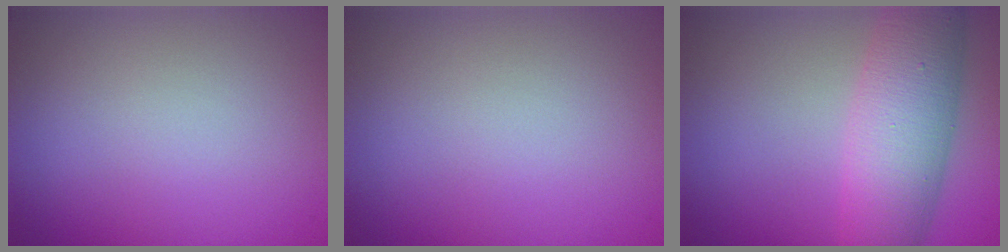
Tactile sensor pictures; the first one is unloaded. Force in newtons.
{"total": 0.0}
{"total": 7.3, "press": 7.3, "slide": 0.3}